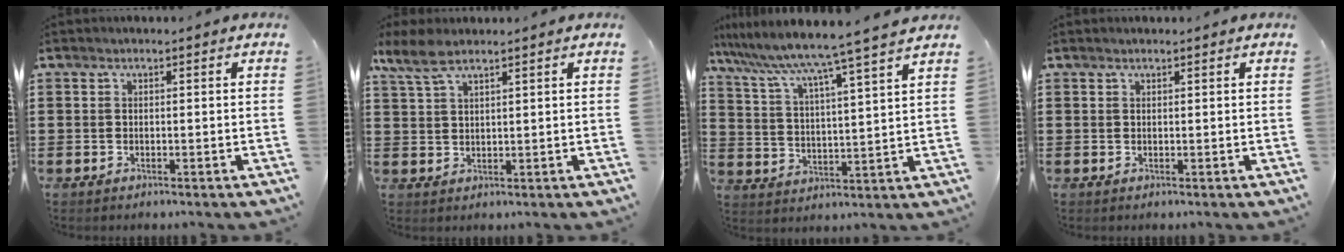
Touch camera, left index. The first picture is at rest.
{"total": 4.3, "force": [3.0, 1.2, 2.8], "torque": [-0.064, 0.004, 0.057]}
{"total": 6.5, "force": [5.8, -1.3, 2.7], "torque": [-0.078, -0.049, 0.089]}
{"total": 0.0}